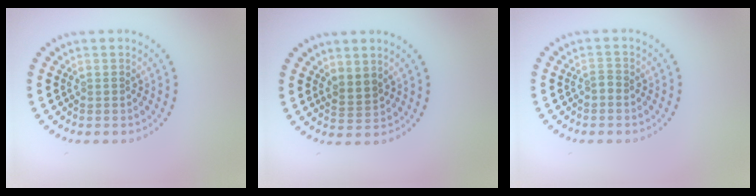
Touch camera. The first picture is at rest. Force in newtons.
{"total": 1.7, "press": 1.3, "slide": 1.1}
{"total": 0.8, "press": 0.5, "slide": 0.6}